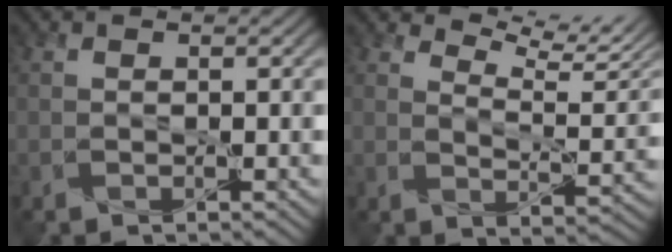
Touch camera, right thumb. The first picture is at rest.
{"total": 8.1, "force": [6.7, 2.0, 4.1], "torque": [-0.088, 0.001, 0.100]}